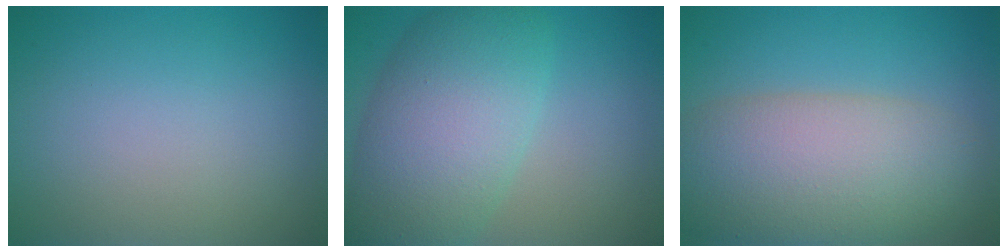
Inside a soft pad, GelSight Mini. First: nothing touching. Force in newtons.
{"total": 9.0, "press": 9.0, "slide": 0.5}
{"total": 9.9, "press": 9.9, "slide": 0.9}